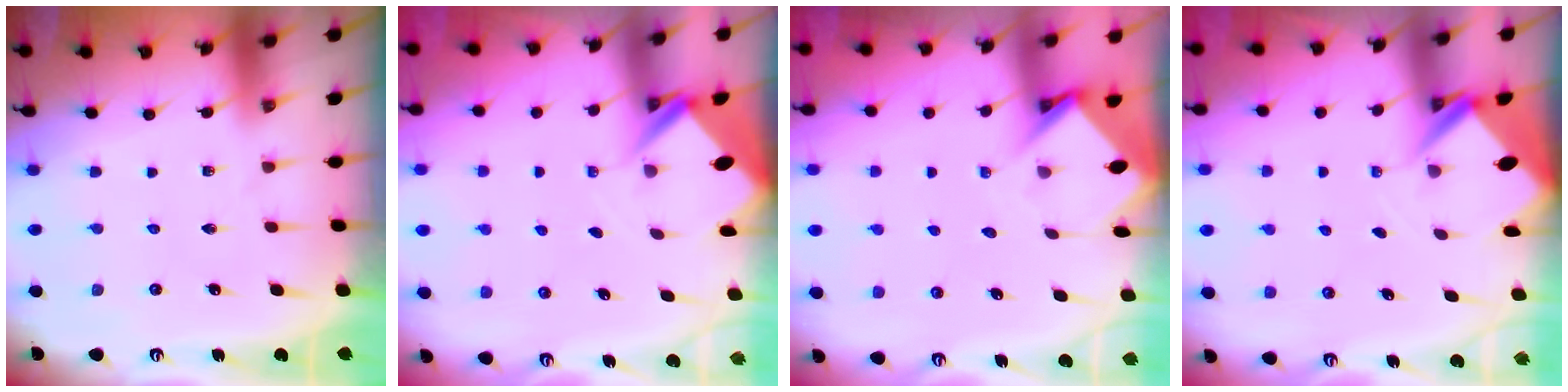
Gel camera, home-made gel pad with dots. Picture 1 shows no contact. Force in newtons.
{"total": 2.5, "press": 2.5, "slide": 0.1}
{"total": 3.6, "press": 3.6, "slide": 0.2}
{"total": 2.6, "press": 2.6, "slide": 0.1}